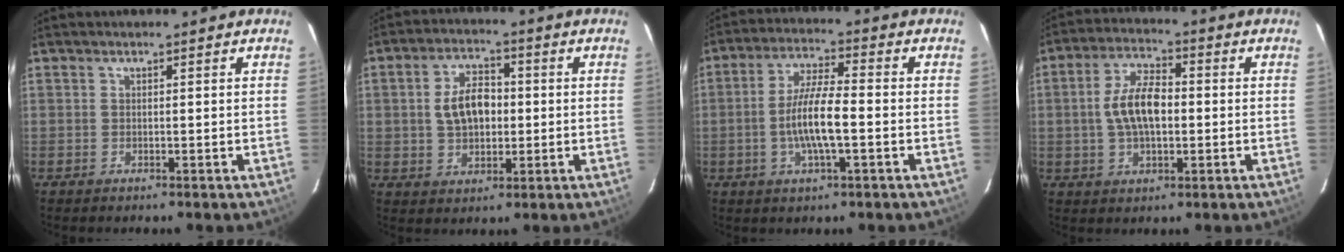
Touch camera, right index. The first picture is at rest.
{"total": 8.4, "force": [0.4, 5.3, 6.5], "torque": [-0.121, 0.019, 0.014]}
{"total": 9.0, "force": [-1.9, 1.6, 8.7], "torque": [-0.169, 0.001, -0.037]}
{"total": 9.2, "force": [-0.2, 4.6, 8.0], "torque": [-0.156, 0.014, -0.003]}